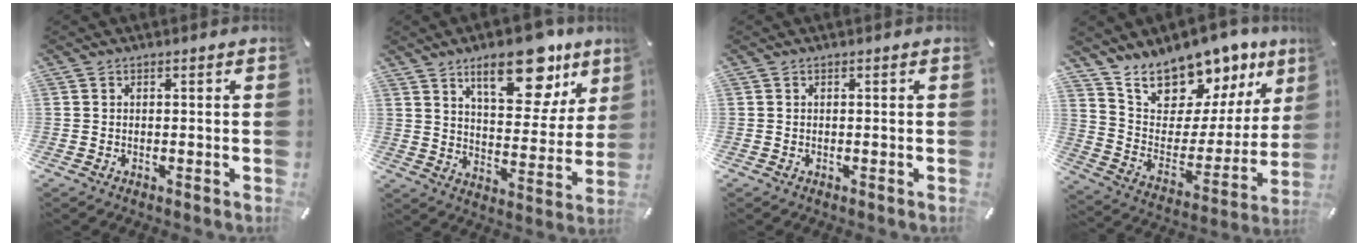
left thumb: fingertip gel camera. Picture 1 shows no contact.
{"total": 18.8, "force": [11.9, 8.5, 11.8], "torque": [-0.155, -0.065, 0.194]}
{"total": 0.0}
{"total": 13.5, "force": [12.3, 5.7, 0.2], "torque": [-0.012, -0.133, 0.219]}